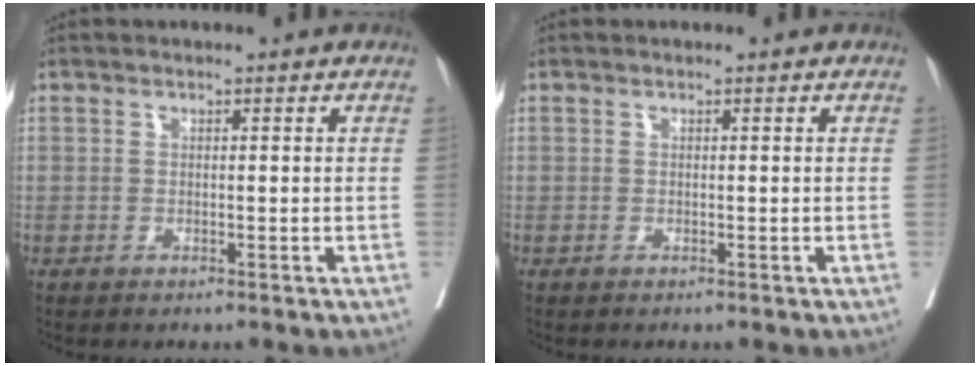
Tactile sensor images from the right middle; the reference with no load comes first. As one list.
[{"total": 0.0}]